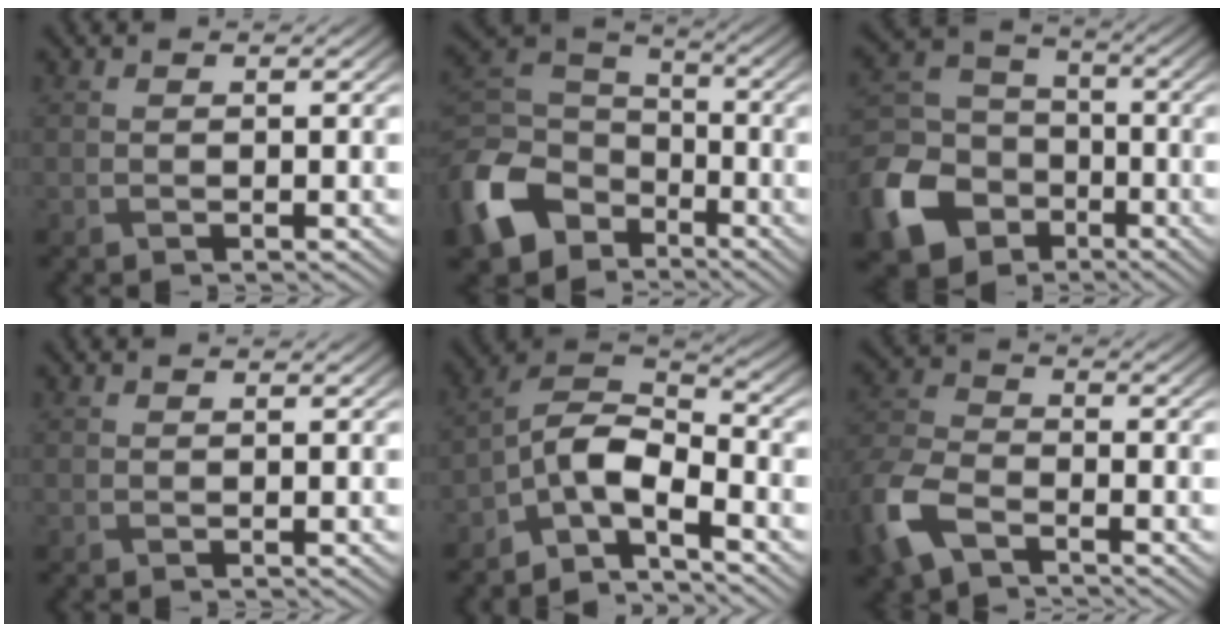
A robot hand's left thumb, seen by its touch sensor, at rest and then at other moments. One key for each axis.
{"total": 14.2, "fx": -6.8, "fy": 10.4, "fz": 6.8, "tx": -0.224, "ty": -0.032, "tz": -0.135}
{"total": 13.9, "fx": -6.1, "fy": 10.7, "fz": 6.4, "tx": -0.211, "ty": -0.038, "tz": -0.124}
{"total": 0.0}
{"total": 8.4, "fx": -5.5, "fy": 3.2, "fz": 5.5, "tx": -0.099, "ty": 0.008, "tz": -0.128}
{"total": 8.6, "fx": -4.7, "fy": 4.8, "fz": 5.3, "tx": -0.146, "ty": -0.017, "tz": -0.105}